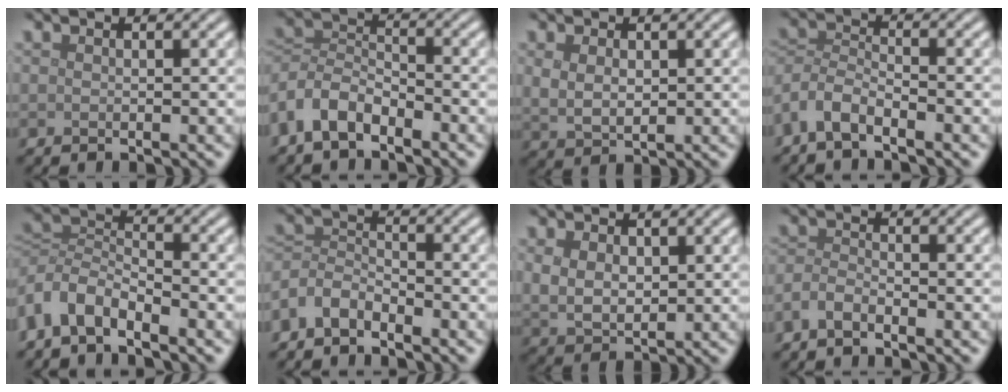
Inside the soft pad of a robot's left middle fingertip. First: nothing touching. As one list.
[{"total": 5.0, "force": [-3.0, 2.8, 2.8], "torque": [-0.055, 0.002, -0.074]}, {"total": 2.5, "force": [0.7, 1.6, 1.8], "torque": [-0.043, -0.004, 0.019]}, {"total": 3.7, "force": [-2.9, 1.3, 1.9], "torque": [-0.042, -0.001, -0.071]}, {"total": 4.7, "force": [-3.1, 2.4, 2.6], "torque": [-0.050, -0.001, -0.074]}, {"total": 3.4, "force": [-2.8, 1.6, 1.3], "torque": [-0.028, 0.004, -0.068]}, {"total": 3.4, "force": [0.9, 2.4, 2.3], "torque": [-0.054, -0.006, 0.022]}, {"total": 2.0, "force": [-1.6, 0.6, 1.1], "torque": [-0.026, 0.001, -0.040]}]